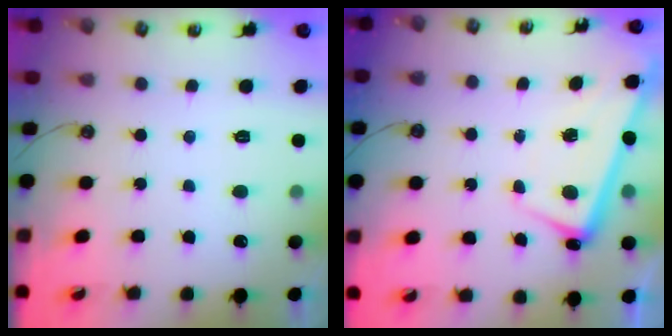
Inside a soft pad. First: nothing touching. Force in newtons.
{"total": 2.6, "press": 2.5, "slide": 0.7}